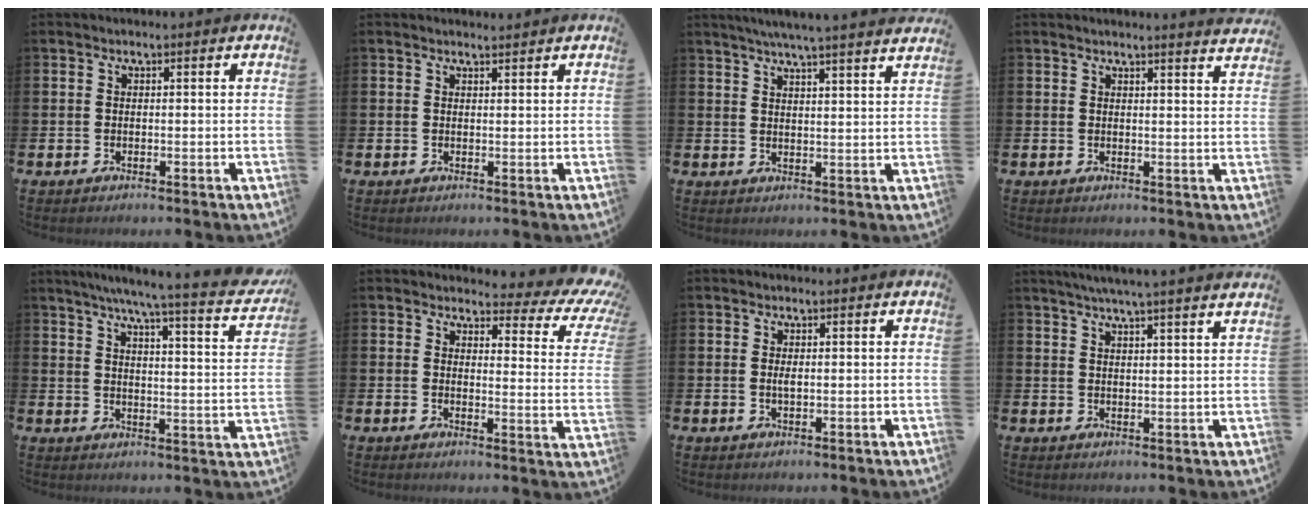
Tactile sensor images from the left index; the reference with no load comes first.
{"total": 1.2, "force": [1.2, 0.1, 0.0], "torque": [0.014, -0.006, 0.019]}
{"total": 5.2, "force": [5.0, -1.0, 1.4], "torque": [-0.032, -0.027, 0.085]}
{"total": 2.2, "force": [2.2, -0.3, 0.0], "torque": [0.013, -0.019, 0.037]}
{"total": 6.6, "force": [5.8, 0.1, 3.2], "torque": [-0.059, -0.052, 0.088]}
{"total": 3.9, "force": [3.2, 1.7, 1.5], "torque": [-0.015, -0.040, 0.041]}
{"total": 0.9, "force": [0.2, 0.3, 0.9], "torque": [-0.018, 0.001, 0.002]}
{"total": 4.4, "force": [4.2, -1.0, 1.2], "torque": [-0.024, -0.019, 0.073]}